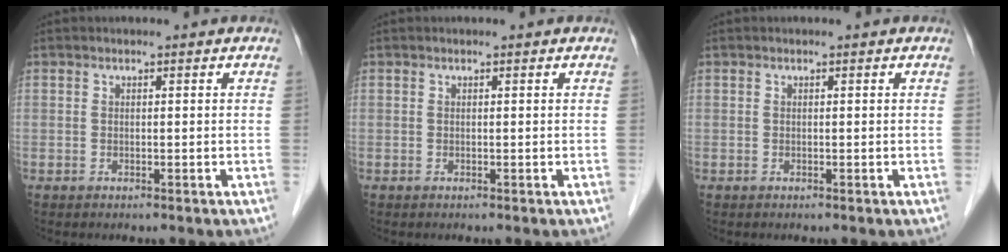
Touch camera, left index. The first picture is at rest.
{"total": 0.0}
{"total": 0.0}